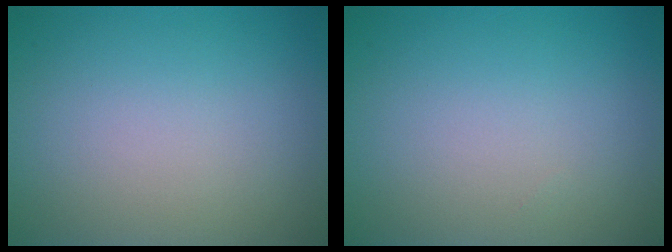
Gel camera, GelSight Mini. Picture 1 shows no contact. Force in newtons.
{"total": 0.0}